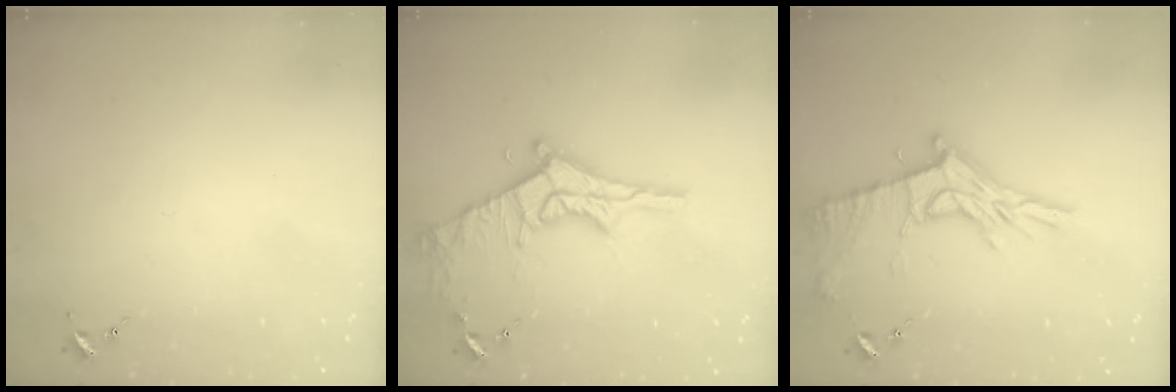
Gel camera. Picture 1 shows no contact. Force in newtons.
{"total": 17.4, "press": 17.4, "slide": 1.3}
{"total": 15.9, "press": 15.9, "slide": 1.4}